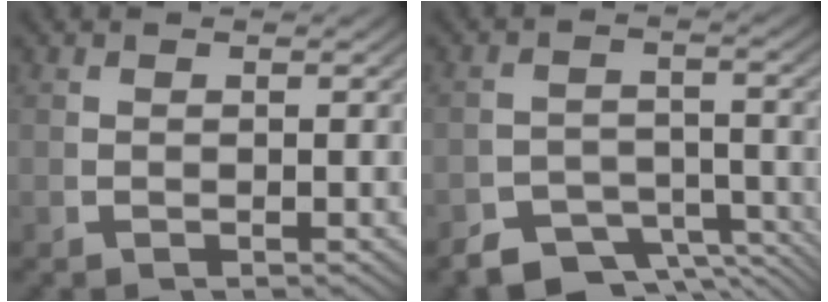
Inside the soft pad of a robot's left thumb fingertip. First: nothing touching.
{"total": 5.5, "force": [-4.1, 2.9, 2.2], "torque": [-0.021, -0.021, -0.076]}